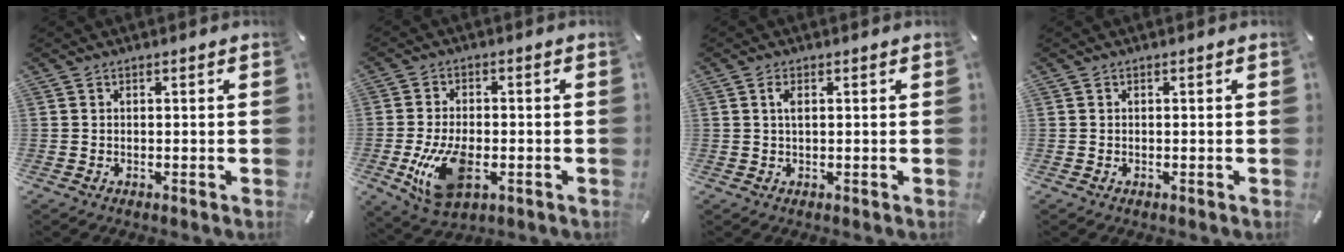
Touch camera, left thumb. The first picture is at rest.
{"total": 11.8, "force": [-2.9, 7.1, 9.0], "torque": [-0.192, -0.005, -0.049]}
{"total": 1.9, "force": [0.5, 0.7, 1.7], "torque": [-0.036, 0.003, 0.008]}
{"total": 0.0}